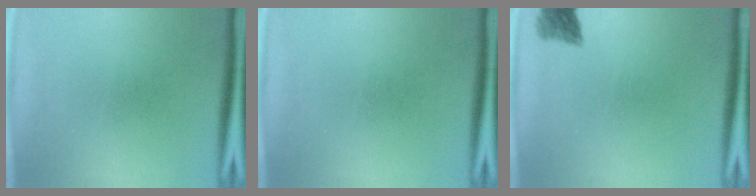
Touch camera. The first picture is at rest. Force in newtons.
{"total": 0.0}
{"total": 2.8}